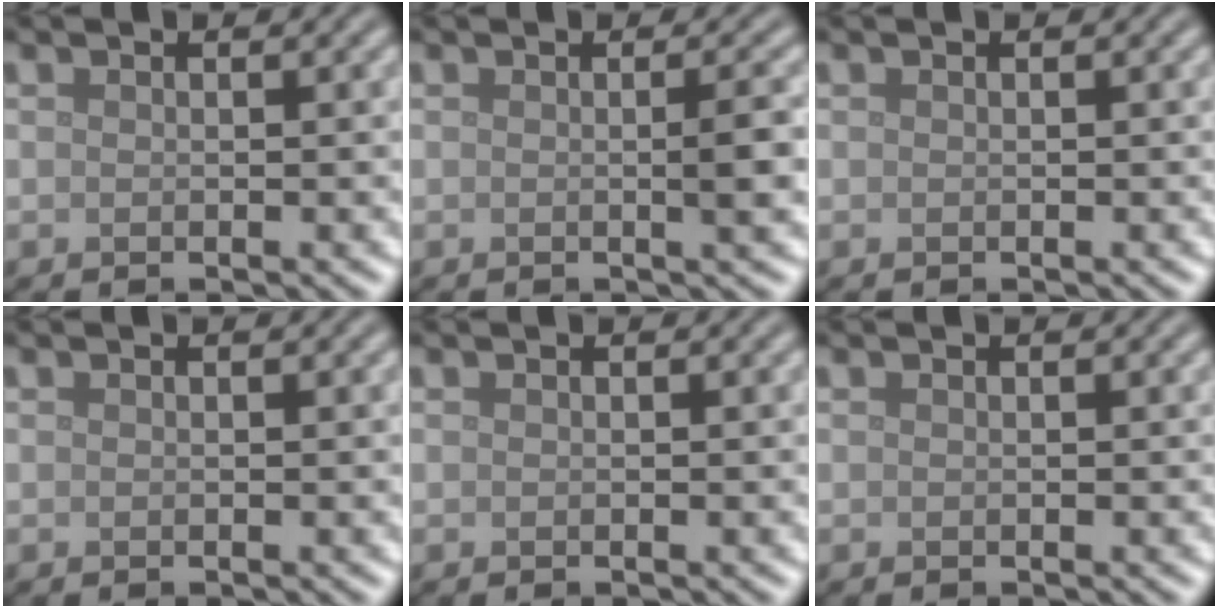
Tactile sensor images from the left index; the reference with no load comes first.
{"total": 2.4, "force": [-0.1, 0.4, 2.3], "torque": [-0.032, -0.001, -0.005]}
{"total": 0.0}
{"total": 0.0}
{"total": 0.0}
{"total": 0.0}